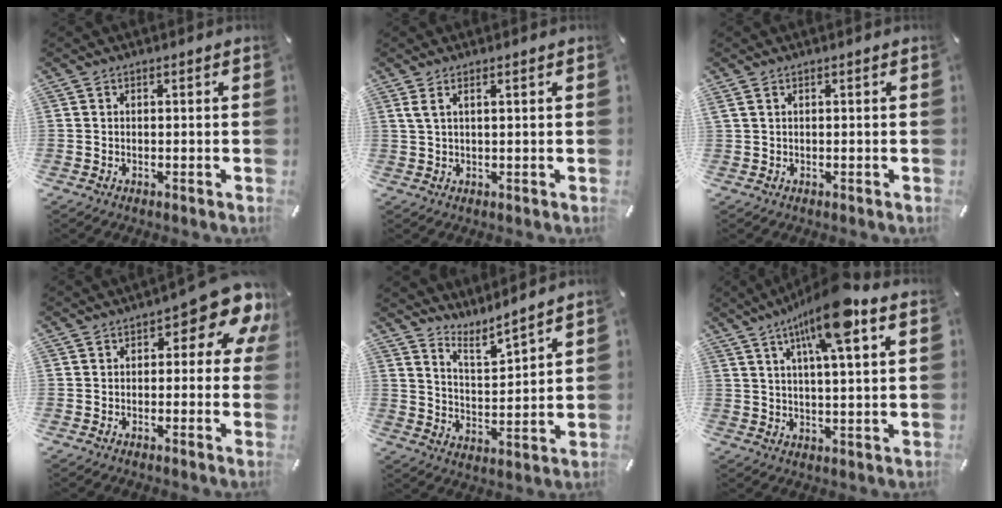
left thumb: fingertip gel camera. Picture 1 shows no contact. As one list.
[{"total": 2.4, "force": [1.0, 0.3, 2.1], "torque": [-0.052, -0.003, 0.015]}, {"total": 0.6, "force": [0.3, 0.2, 0.5], "torque": [-0.010, 0.001, 0.005]}, {"total": 10.7, "force": [4.7, 4.6, 8.5], "torque": [-0.109, -0.034, 0.078]}, {"total": 6.0, "force": [6.0, 0.3, 0.7], "torque": [-0.026, -0.061, 0.106]}, {"total": 14.0, "force": [7.8, 2.9, 11.3], "torque": [-0.199, -0.017, 0.126]}]